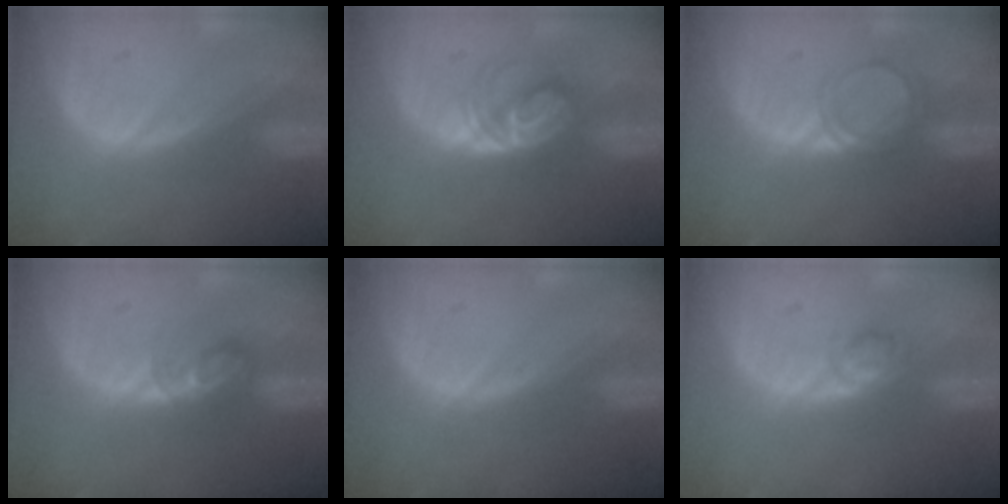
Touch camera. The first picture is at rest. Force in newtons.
{"total": 6.0, "press": 5.2, "slide": 2.8}
{"total": 3.0, "press": 3.0, "slide": 0.3}
{"total": 3.5, "press": 3.5, "slide": 0.4}
{"total": 0.0}
{"total": 2.2, "press": 2.2, "slide": 0.2}